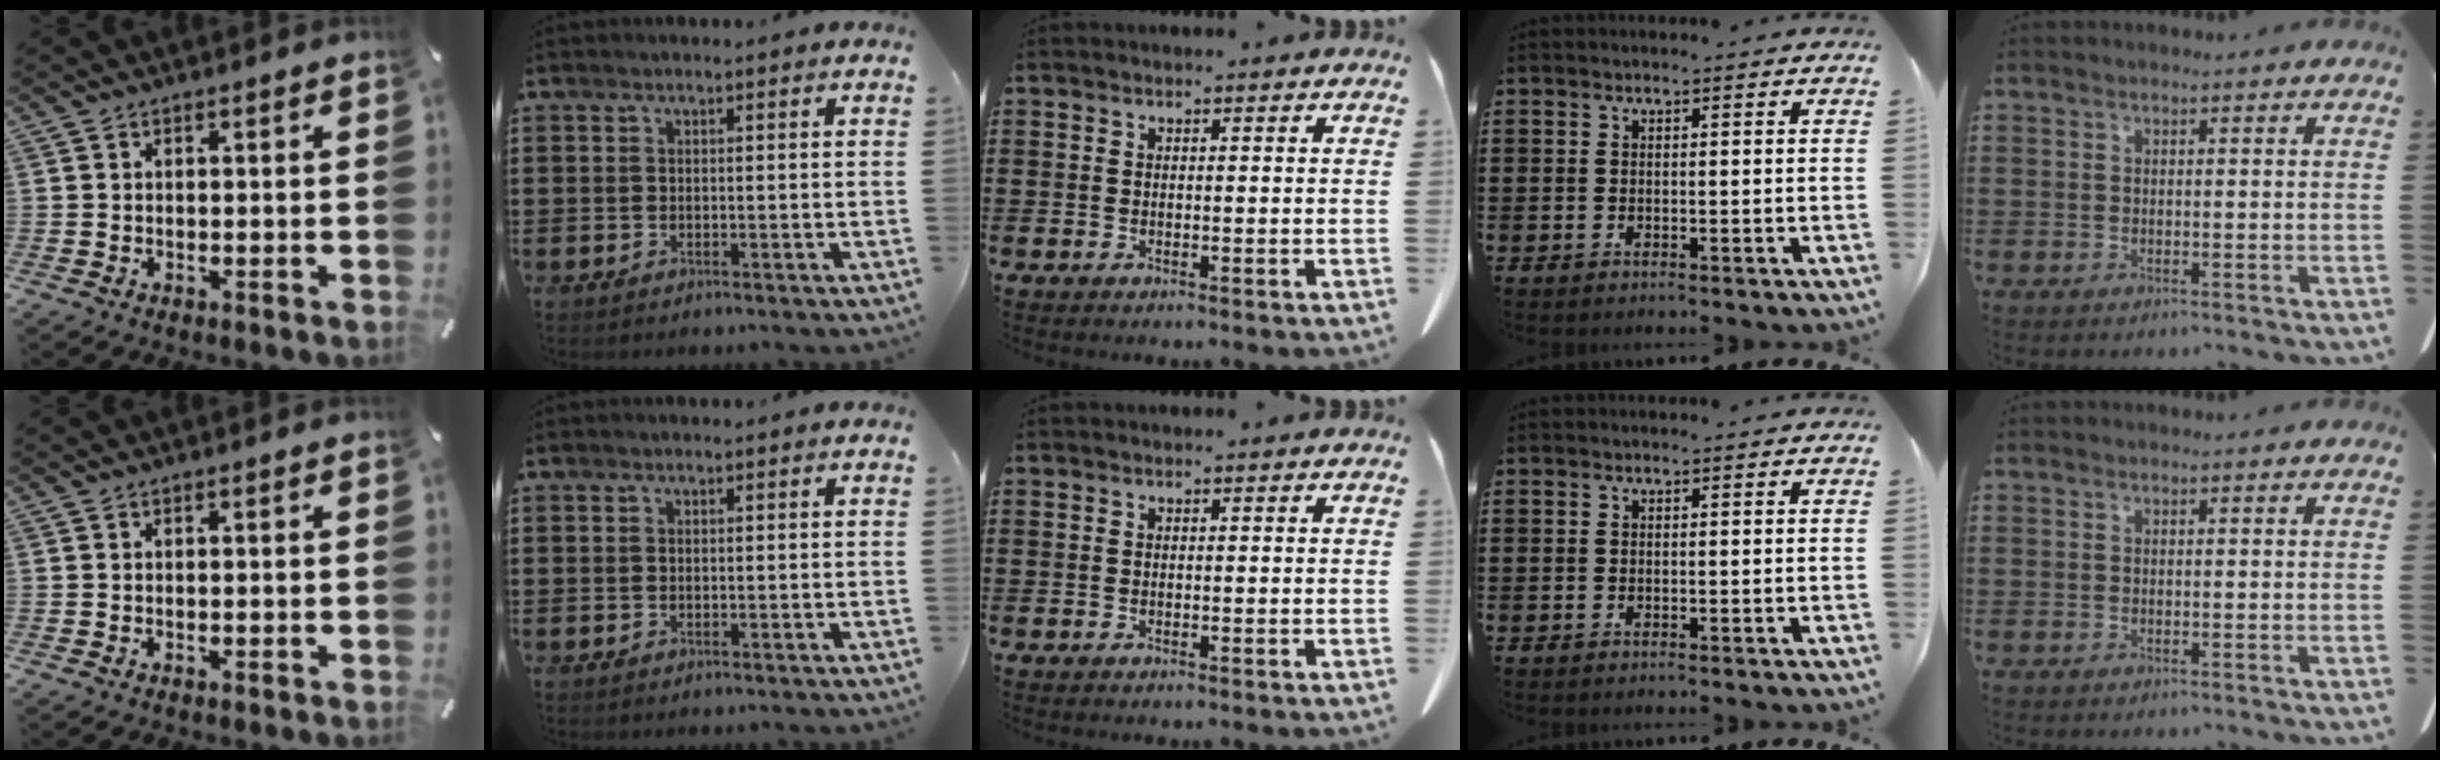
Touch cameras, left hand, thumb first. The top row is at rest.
{"thumb": {"total": 0.5, "force": [-0.1, 0.0, 0.5], "torque": [-0.007, -0.003, -0.002]}}